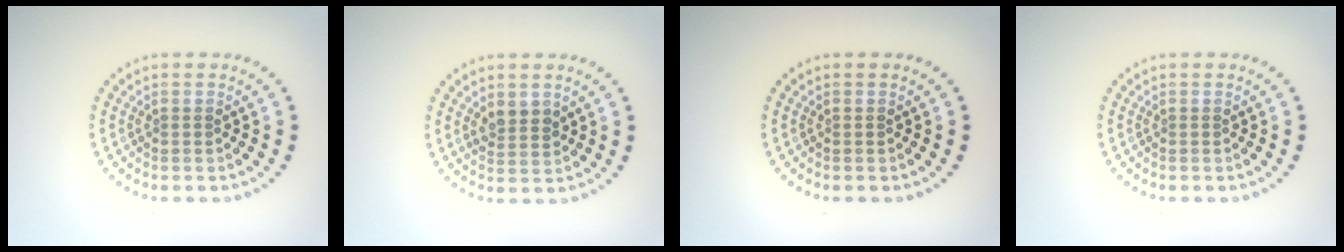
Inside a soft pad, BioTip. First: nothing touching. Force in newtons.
{"total": 1.9, "press": 1.8, "slide": 0.6}
{"total": 0.0}
{"total": 0.0}